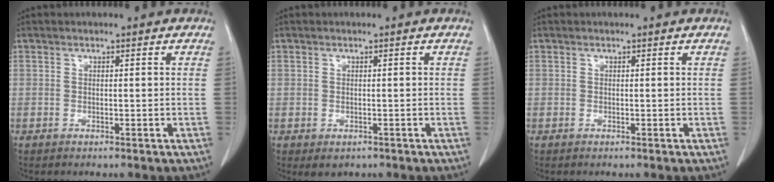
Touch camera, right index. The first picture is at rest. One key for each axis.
{"total": 1.6, "fx": -0.7, "fy": 1.4, "fz": 0.6, "tx": -0.007, "ty": 0.001, "tz": 0.000}
{"total": 0.0}